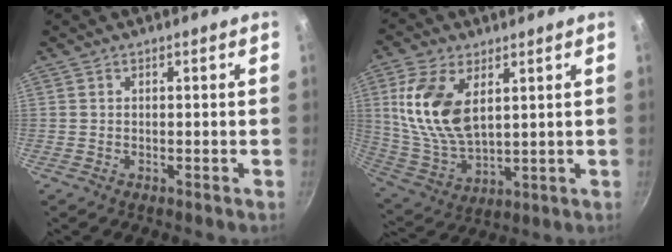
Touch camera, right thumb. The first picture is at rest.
{"total": 14.7, "force": [4.4, 8.0, 11.5], "torque": [-0.223, -0.021, 0.098]}